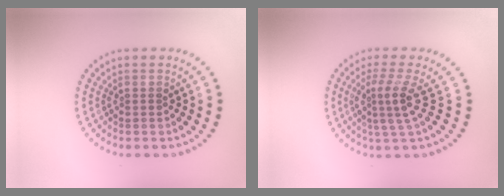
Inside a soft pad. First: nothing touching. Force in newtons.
{"total": 3.1, "press": 2.3, "slide": 2.1}